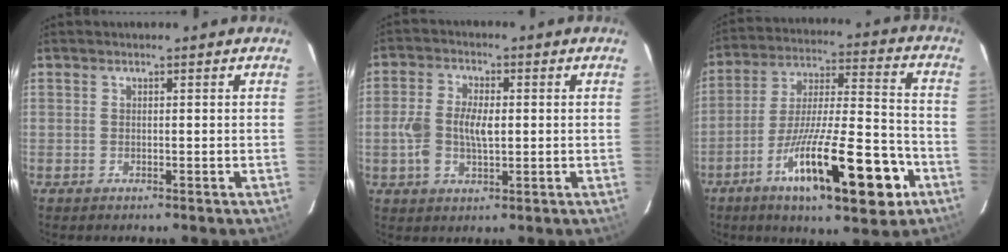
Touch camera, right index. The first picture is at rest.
{"total": 7.8, "force": [-0.4, 4.3, 6.5], "torque": [-0.135, 0.007, -0.009]}
{"total": 21.5, "force": [-10.3, 4.8, 18.2], "torque": [-0.307, -0.025, -0.166]}